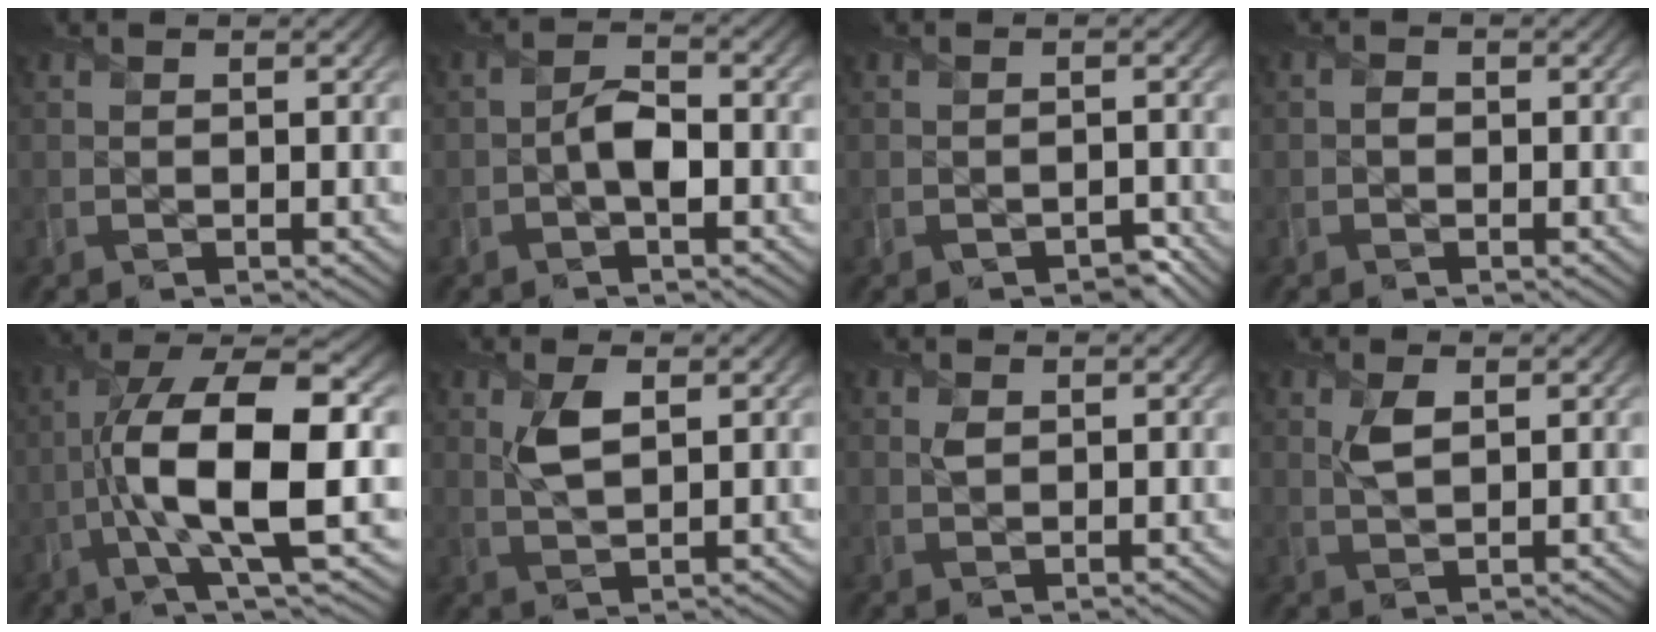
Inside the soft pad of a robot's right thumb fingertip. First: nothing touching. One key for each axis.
{"total": 3.4, "fx": -1.1, "fy": 1.5, "fz": 2.8, "tx": -0.047, "ty": 0.005, "tz": -0.027}
{"total": 1.7, "fx": -1.3, "fy": 0.9, "fz": 0.6, "tx": -0.007, "ty": -0.003, "tz": -0.020}
{"total": 0.8, "fx": -0.3, "fy": 0.7, "fz": 0.2, "tx": -0.001, "ty": -0.002, "tz": -0.007}
{"total": 14.0, "fx": -2.0, "fy": 4.2, "fz": 13.2, "tx": -0.247, "ty": 0.003, "tz": -0.033}
{"total": 3.9, "fx": 1.3, "fy": 1.7, "fz": 3.3, "tx": -0.073, "ty": 0.000, "tz": 0.028}
{"total": 1.0, "fx": 0.4, "fy": 0.6, "fz": 0.7, "tx": -0.019, "ty": -0.003, "tz": 0.009}
{"total": 2.7, "fx": 1.0, "fy": 1.3, "fz": 2.2, "tx": -0.050, "ty": -0.002, "tz": 0.021}